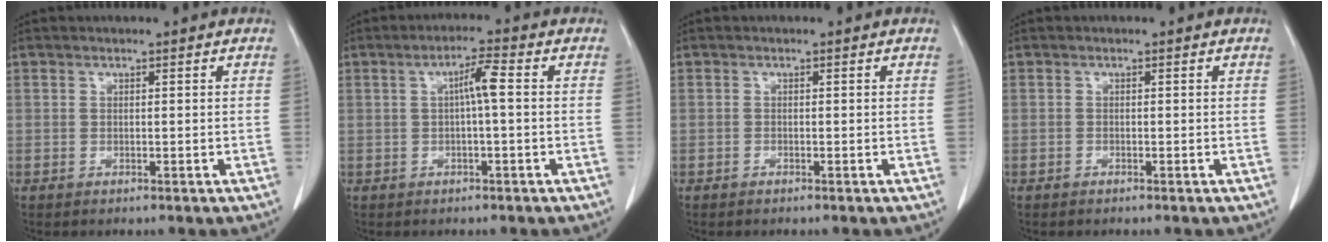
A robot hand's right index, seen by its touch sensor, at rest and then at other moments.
{"total": 3.6, "force": [0.3, 0.3, 3.6], "torque": [-0.063, 0.010, 0.005]}
{"total": 0.0}
{"total": 0.0}